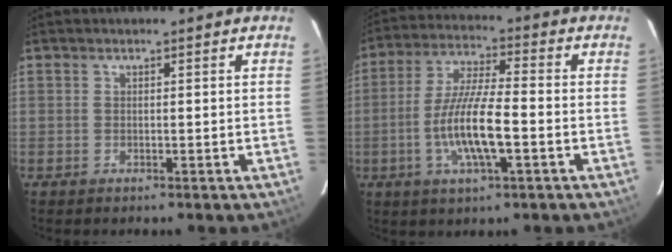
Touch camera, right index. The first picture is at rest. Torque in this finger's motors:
{"motor_torque": [1.32, -0.82, 0.89, 0.21]}